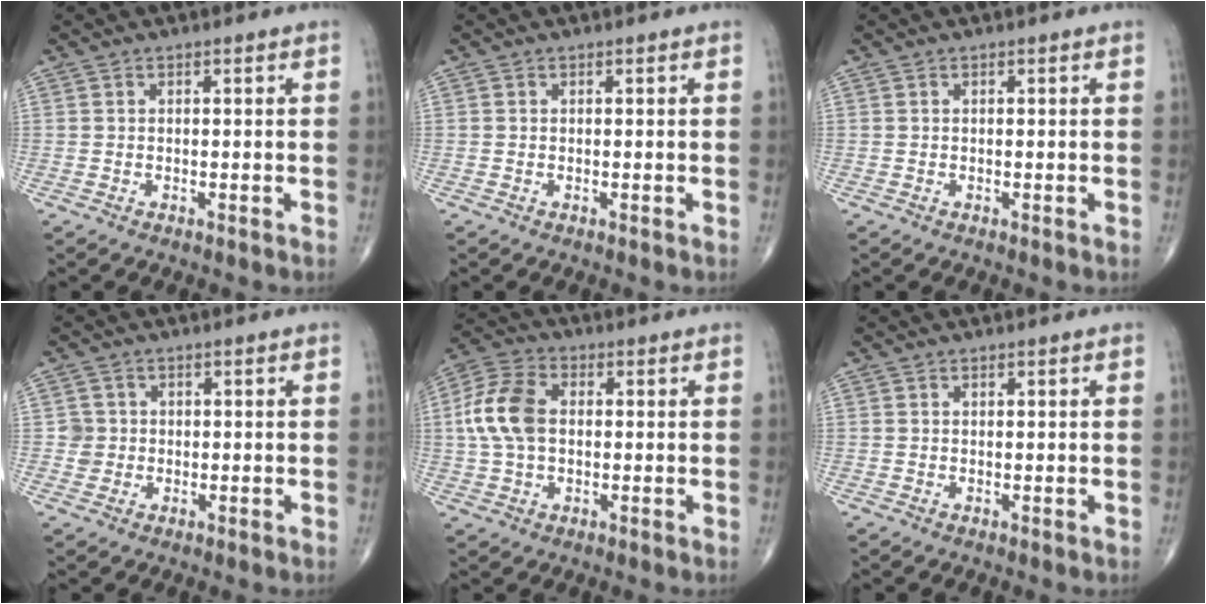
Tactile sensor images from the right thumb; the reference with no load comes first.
{"total": 0.0}
{"total": 0.0}
{"total": 2.6, "force": [0.0, 2.6, 0.1], "torque": [0.020, 0.007, -0.003]}
{"total": 10.6, "force": [0.8, 6.9, 8.0], "torque": [-0.169, 0.020, 0.010]}
{"total": 0.0}